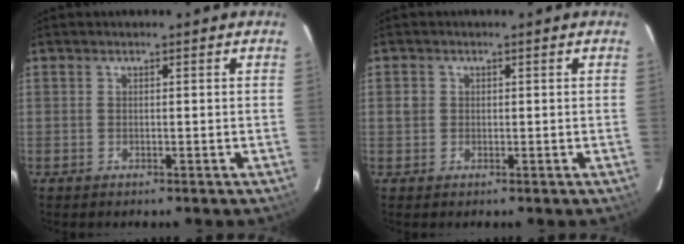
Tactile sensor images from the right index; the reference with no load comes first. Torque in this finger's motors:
{"motor_torque": [0.17, 0.13, 0.00, 0.00]}